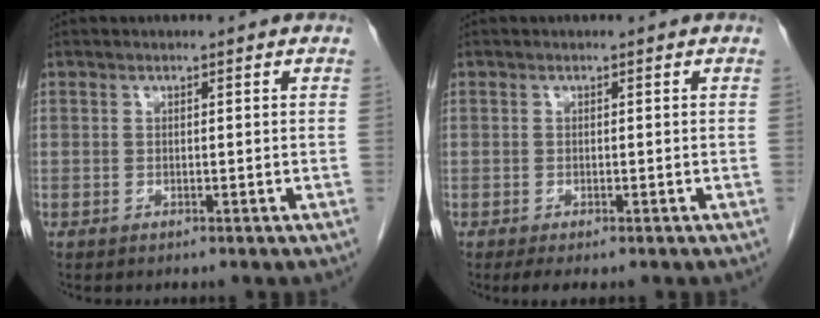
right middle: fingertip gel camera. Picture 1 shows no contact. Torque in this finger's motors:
{"motor_torque": [0.29, -0.07, -0.02, 0.01]}